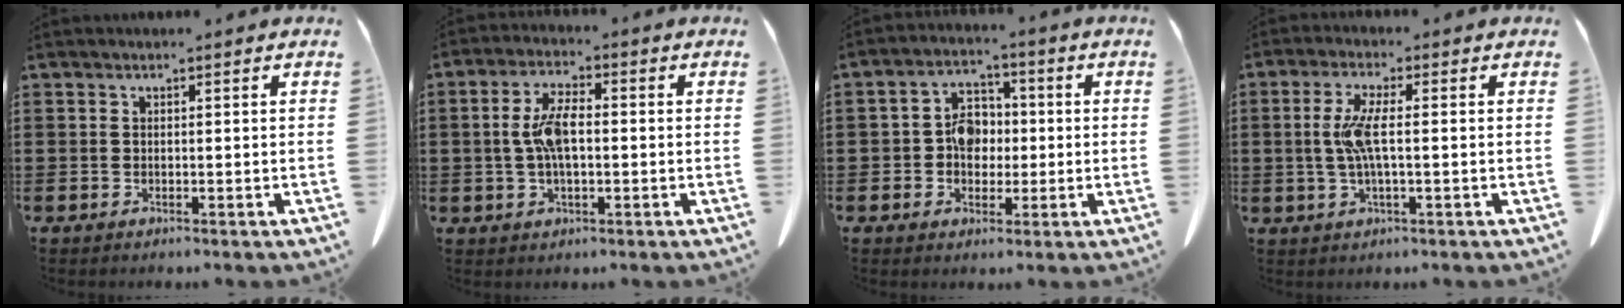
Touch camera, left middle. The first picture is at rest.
{"total": 6.5, "force": [0.0, 2.6, 5.9], "torque": [-0.131, 0.002, -0.008]}
{"total": 5.7, "force": [-0.2, 4.5, 3.5], "torque": [-0.070, 0.011, -0.010]}
{"total": 5.7, "force": [0.1, 1.1, 5.6], "torque": [-0.126, -0.005, -0.008]}